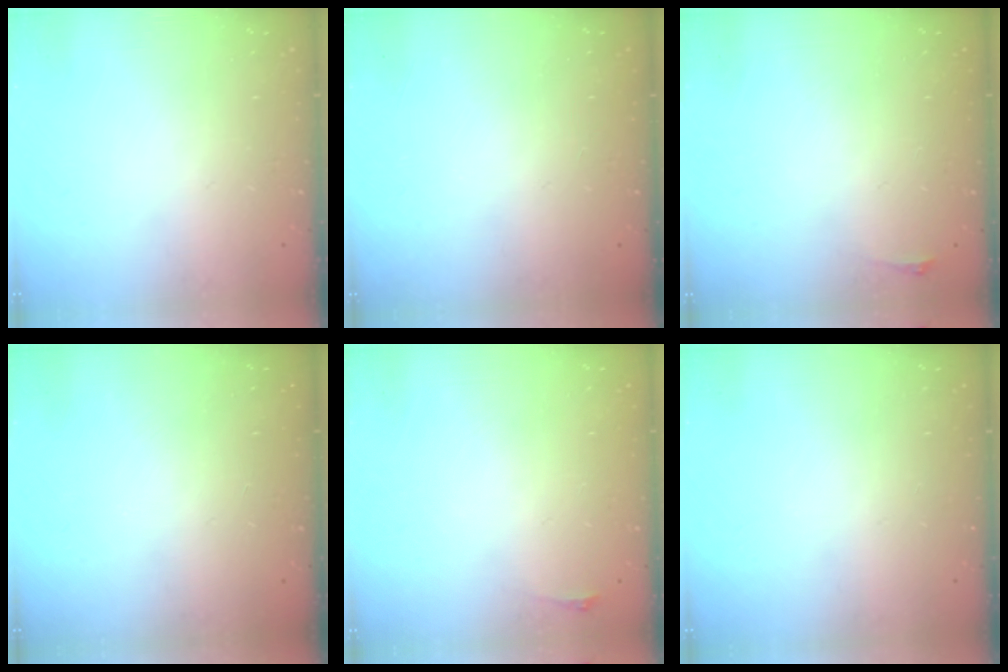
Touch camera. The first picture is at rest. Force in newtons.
{"total": 0.0}
{"total": 2.8, "press": 2.1, "slide": 1.9}
{"total": 0.0}
{"total": 2.8, "press": 2.1, "slide": 1.9}
{"total": 0.0}